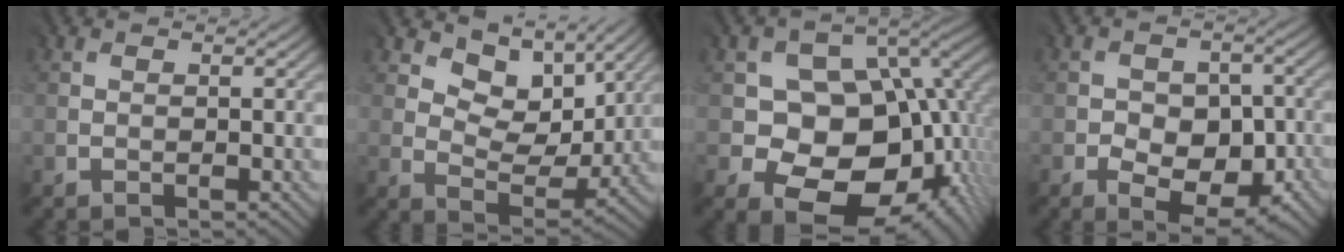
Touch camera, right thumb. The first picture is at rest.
{"total": 7.8, "force": [4.9, 4.6, 3.9], "torque": [-0.073, -0.010, 0.084]}
{"total": 14.1, "force": [-1.4, 10.4, 9.5], "torque": [-0.134, -0.022, -0.011]}
{"total": 7.5, "force": [-2.8, 4.8, 5.0], "torque": [-0.081, -0.014, -0.031]}